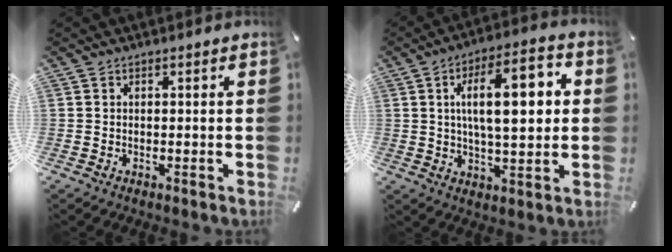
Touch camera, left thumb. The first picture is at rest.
{"total": 15.7, "force": [3.1, 6.2, 14.1], "torque": [-0.226, 0.005, 0.044]}